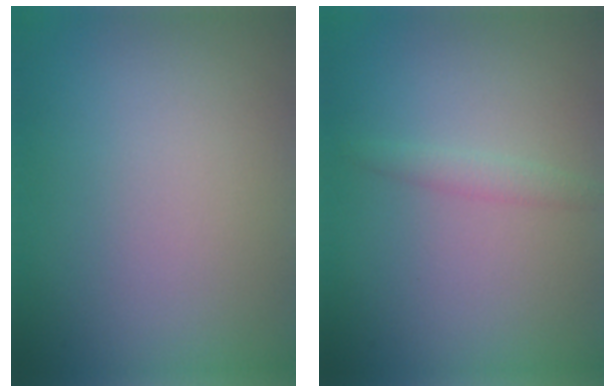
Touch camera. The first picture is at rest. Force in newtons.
{"total": 1.2, "press": 1.2, "slide": 0.1}